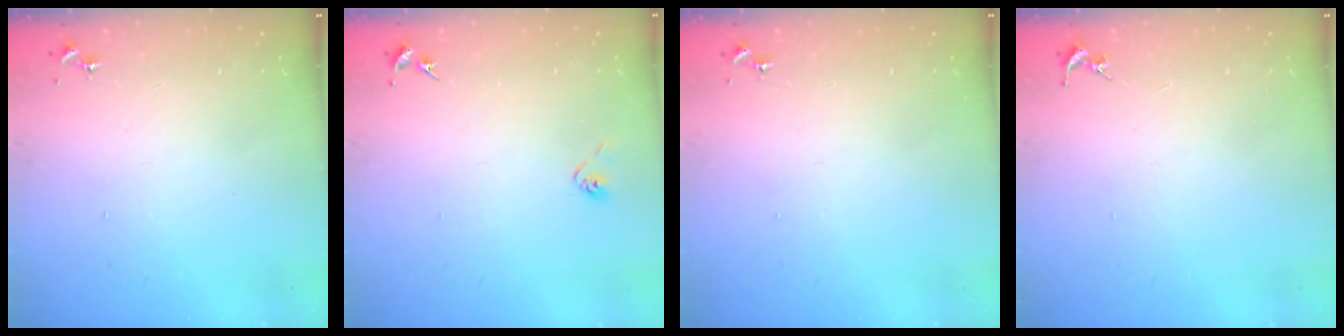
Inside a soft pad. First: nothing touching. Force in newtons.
{"total": 2.9, "press": 2.8, "slide": 0.8}
{"total": 0.0}
{"total": 0.0}